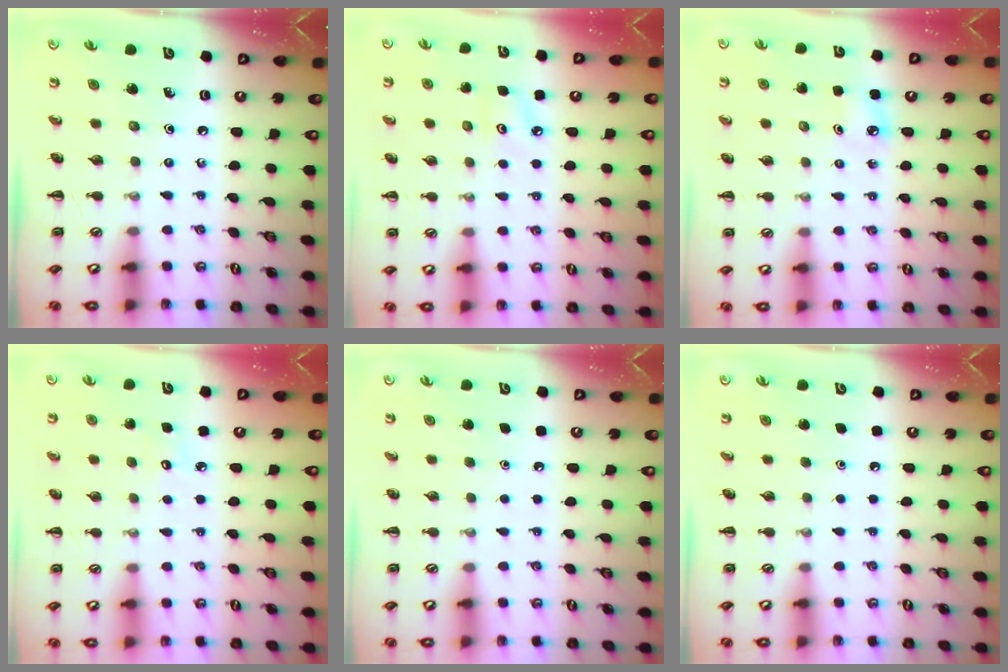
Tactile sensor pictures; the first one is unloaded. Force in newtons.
{"total": 7.1, "press": 7.0, "slide": 1.5}
{"total": 4.1, "press": 4.0, "slide": 1.0}
{"total": 3.9, "press": 3.8, "slide": 1.1}
{"total": 1.7, "press": 1.7, "slide": 0.1}
{"total": 1.6, "press": 1.6, "slide": 0.1}